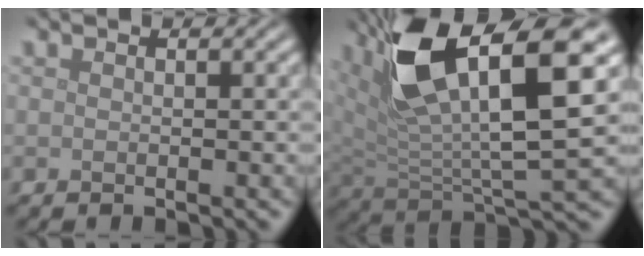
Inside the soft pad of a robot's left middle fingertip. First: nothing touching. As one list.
[{"total": 12.4, "force": [6.1, 4.0, 10.0], "torque": [-0.185, 0.001, 0.113]}]